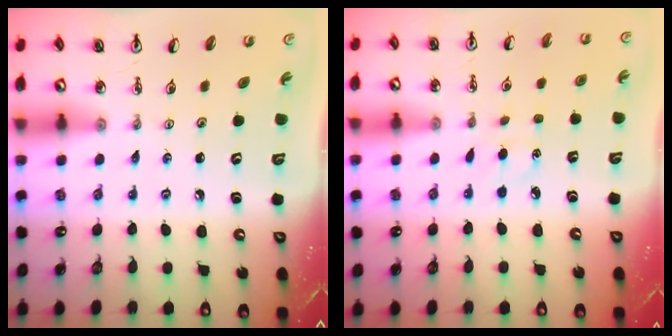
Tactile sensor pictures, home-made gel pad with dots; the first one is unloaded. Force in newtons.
{"total": 3.6, "press": 3.6, "slide": 0.4}